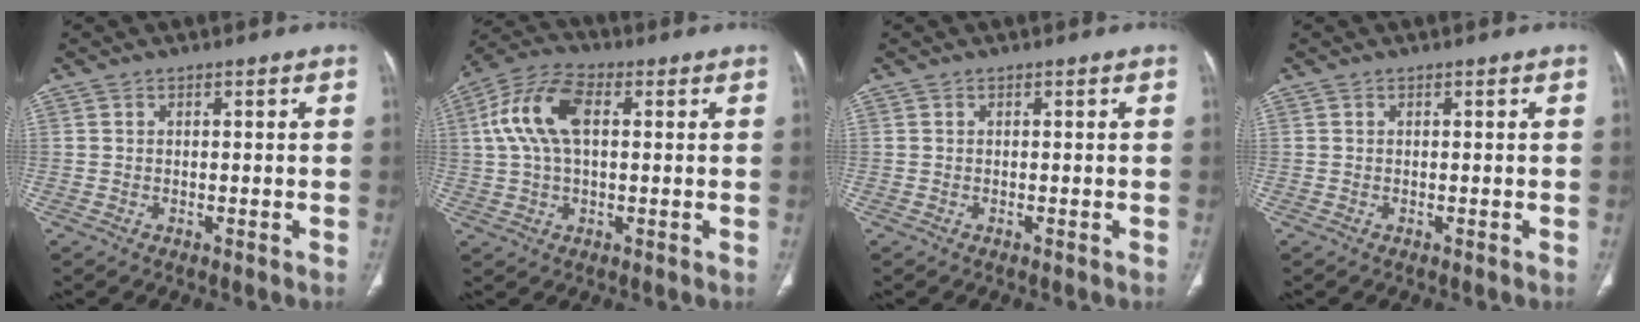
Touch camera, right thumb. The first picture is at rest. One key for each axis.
{"total": 11.7, "fx": 2.3, "fy": 6.4, "fz": 9.6, "tx": -0.204, "ty": 0.027, "tz": 0.040}
{"total": 0.0}
{"total": 0.0}